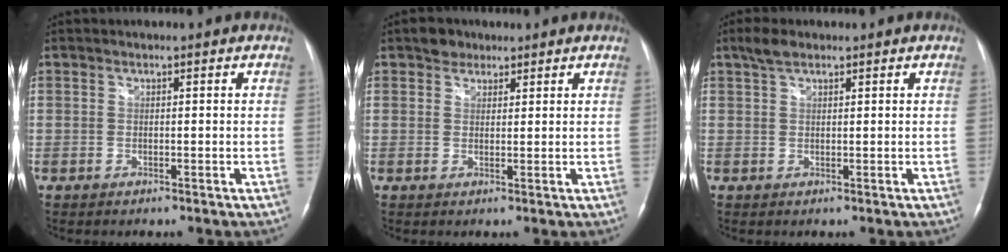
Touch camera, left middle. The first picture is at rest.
{"total": 2.7, "force": [1.8, 1.9, 0.4], "torque": [-0.007, 0.009, 0.026]}
{"total": 2.7, "force": [1.9, 1.1, 1.5], "torque": [-0.032, 0.012, 0.037]}